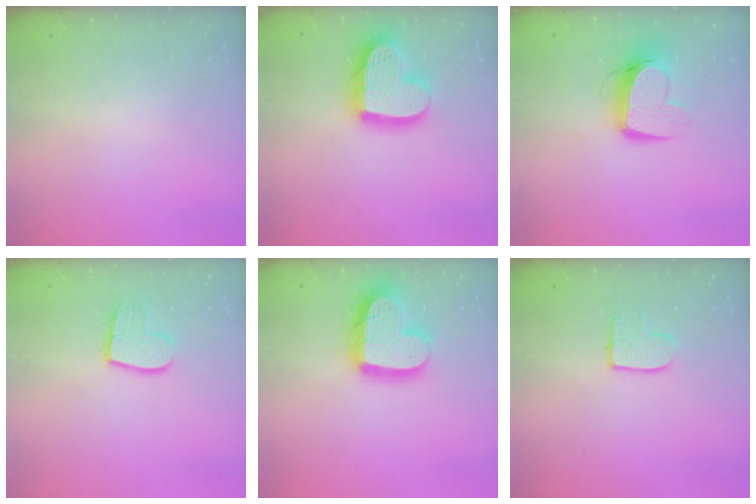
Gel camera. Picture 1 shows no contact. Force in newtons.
{"total": 19.1, "press": 19.0, "slide": 2.0}
{"total": 10.8, "press": 10.7, "slide": 1.1}
{"total": 10.7, "press": 10.6, "slide": 0.8}
{"total": 19.1, "press": 19.0, "slide": 2.0}
{"total": 7.0, "press": 7.0, "slide": 0.4}